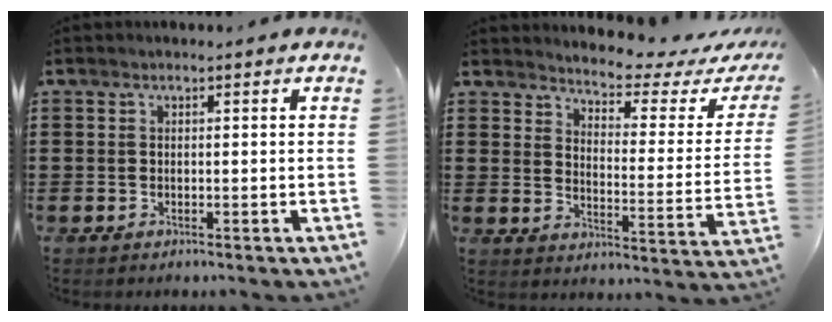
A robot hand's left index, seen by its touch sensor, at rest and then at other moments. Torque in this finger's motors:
{"motor_torque": [2.14, 0.00, 0.17, 0.01]}